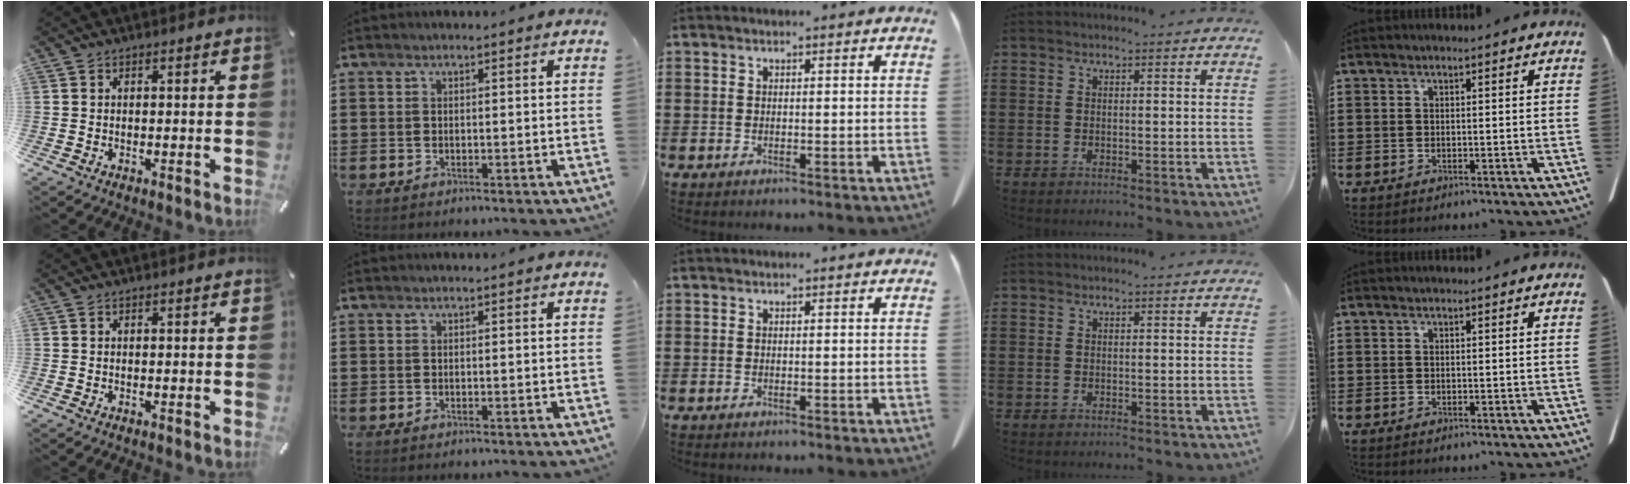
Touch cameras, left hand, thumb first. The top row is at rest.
{}